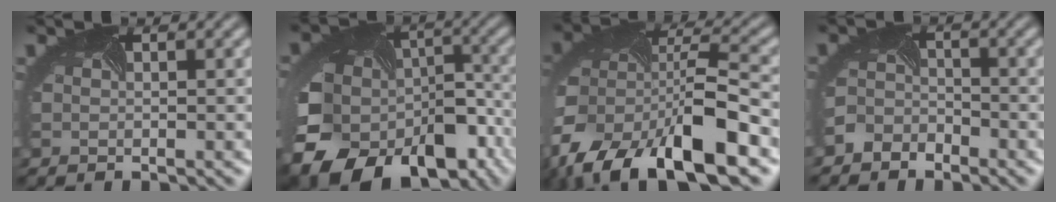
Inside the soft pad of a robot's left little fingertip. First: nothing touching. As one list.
[{"total": 19.1, "force": [-9.8, 12.7, 10.3], "torque": [-0.215, -0.033, -0.127]}, {"total": 14.6, "force": [-8.6, 6.8, 9.6], "torque": [-0.199, -0.013, -0.149]}, {"total": 2.8, "force": [-2.4, 1.5, 0.1], "torque": [-0.005, -0.003, -0.054]}]